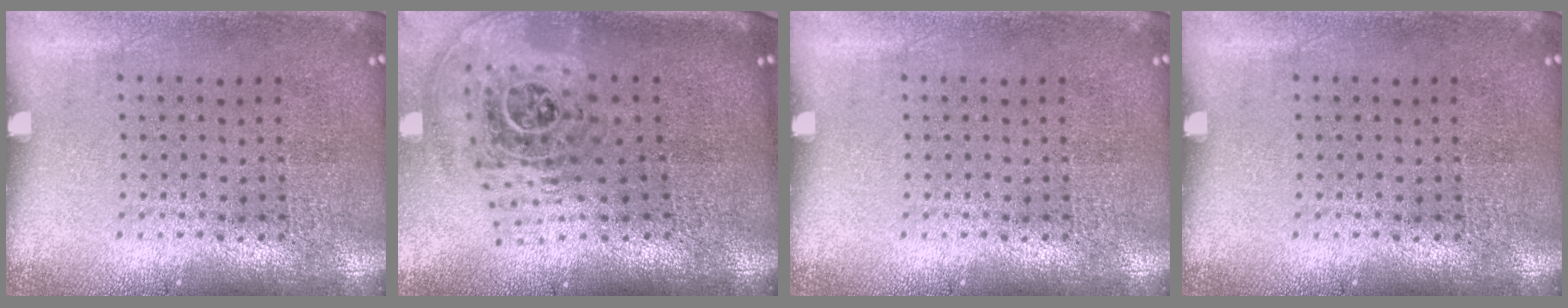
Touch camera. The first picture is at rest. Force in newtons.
{"total": 2.1, "press": 1.6, "slide": 1.4}
{"total": 0.0}
{"total": 0.0}